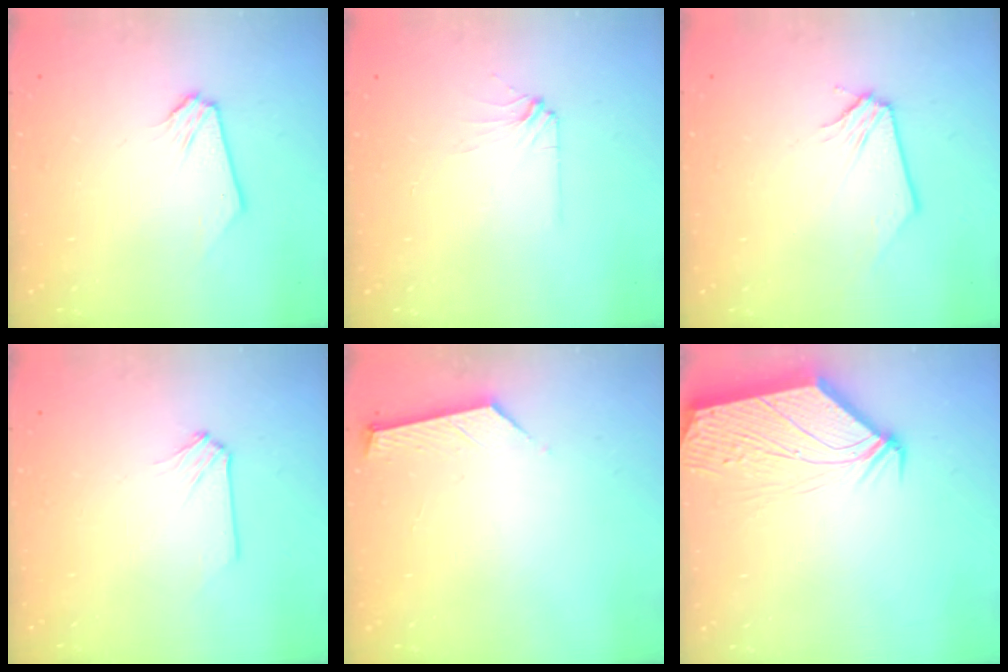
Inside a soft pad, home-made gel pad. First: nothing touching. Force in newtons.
{"total": 2.9, "press": 2.8, "slide": 0.5}
{"total": 0.0}
{"total": 0.0}
{"total": 3.7, "press": 3.6, "slide": 0.5}
{"total": 7.1, "press": 7.0, "slide": 1.0}